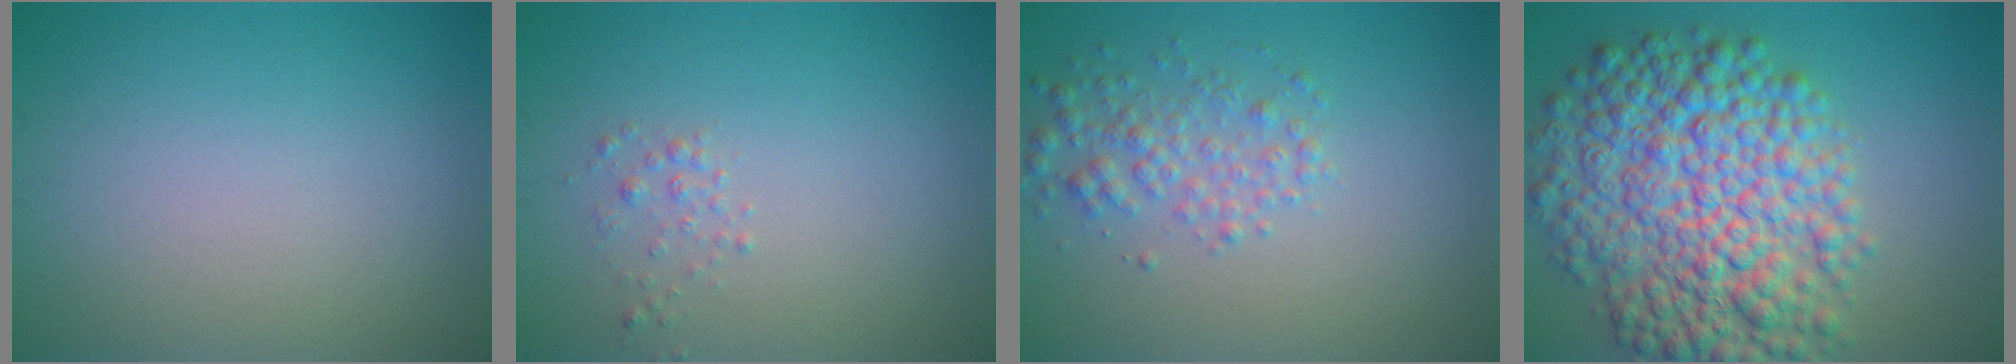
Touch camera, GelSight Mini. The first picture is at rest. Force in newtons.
{"total": 1.0, "press": 1.0, "slide": 0.1}
{"total": 2.6, "press": 2.6, "slide": 0.0}
{"total": 11.5, "press": 11.5, "slide": 0.2}